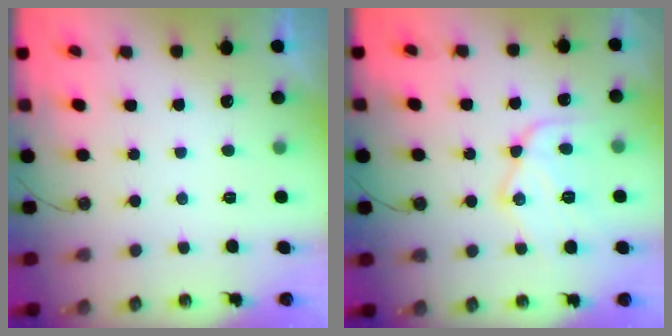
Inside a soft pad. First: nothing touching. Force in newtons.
{"total": 14.7, "press": 14.6, "slide": 1.1}